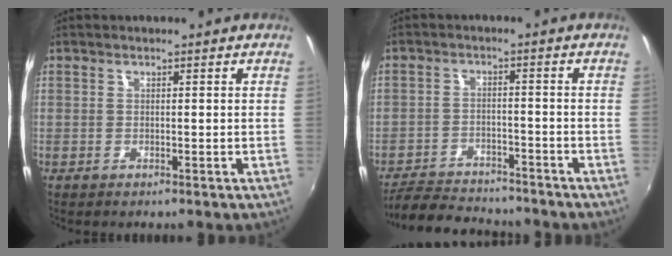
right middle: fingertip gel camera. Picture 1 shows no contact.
{"total": 11.4, "force": [-10.3, 3.1, 3.6], "torque": [-0.100, -0.005, -0.159]}